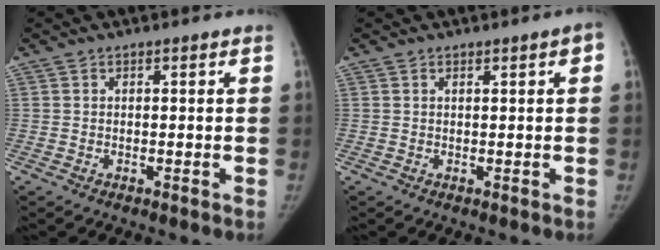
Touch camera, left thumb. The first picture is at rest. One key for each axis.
{"total": 1.4, "fx": 0.5, "fy": 0.3, "fz": 1.3, "tx": -0.015, "ty": 0.003, "tz": 0.006}